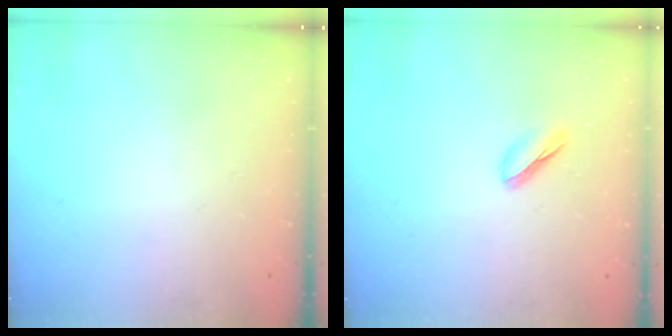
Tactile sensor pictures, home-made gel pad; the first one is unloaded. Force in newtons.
{"total": 4.2, "press": 4.0, "slide": 1.2}